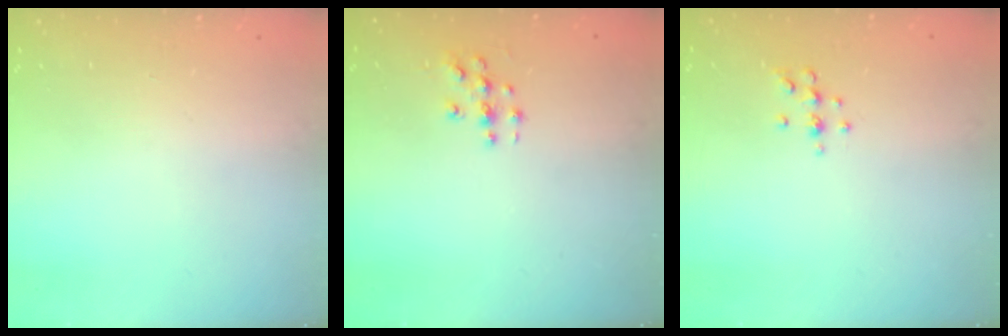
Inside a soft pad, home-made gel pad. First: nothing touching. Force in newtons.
{"total": 3.5, "press": 3.4, "slide": 0.2}
{"total": 5.5, "press": 5.2, "slide": 1.6}